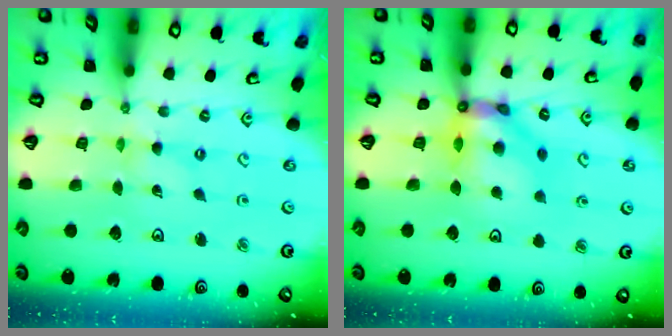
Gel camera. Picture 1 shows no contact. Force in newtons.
{"total": 10.6, "press": 10.5, "slide": 1.0}